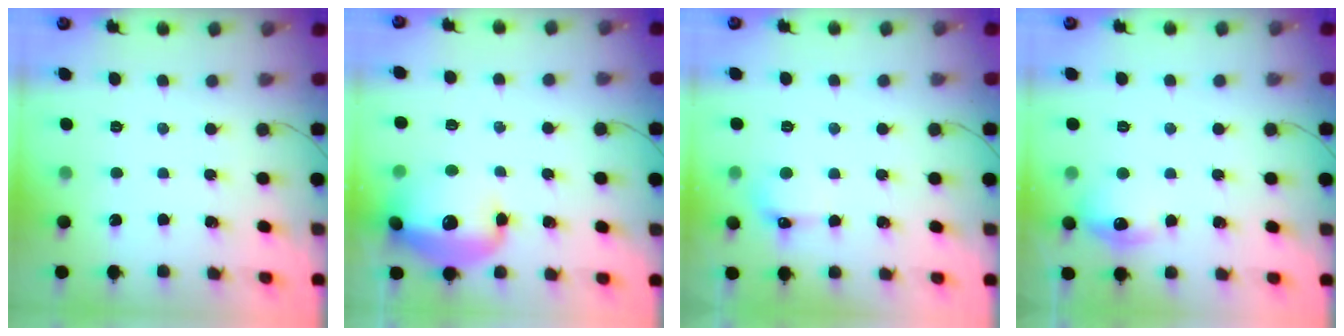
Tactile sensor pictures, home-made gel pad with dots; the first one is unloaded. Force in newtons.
{"total": 17.4, "press": 15.7, "slide": 7.3}
{"total": 6.7, "press": 6.5, "slide": 1.6}
{"total": 9.5, "press": 9.4, "slide": 0.9}